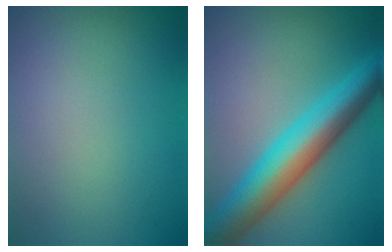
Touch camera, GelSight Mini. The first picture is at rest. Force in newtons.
{"total": 9.0, "press": 9.0, "slide": 0.0}